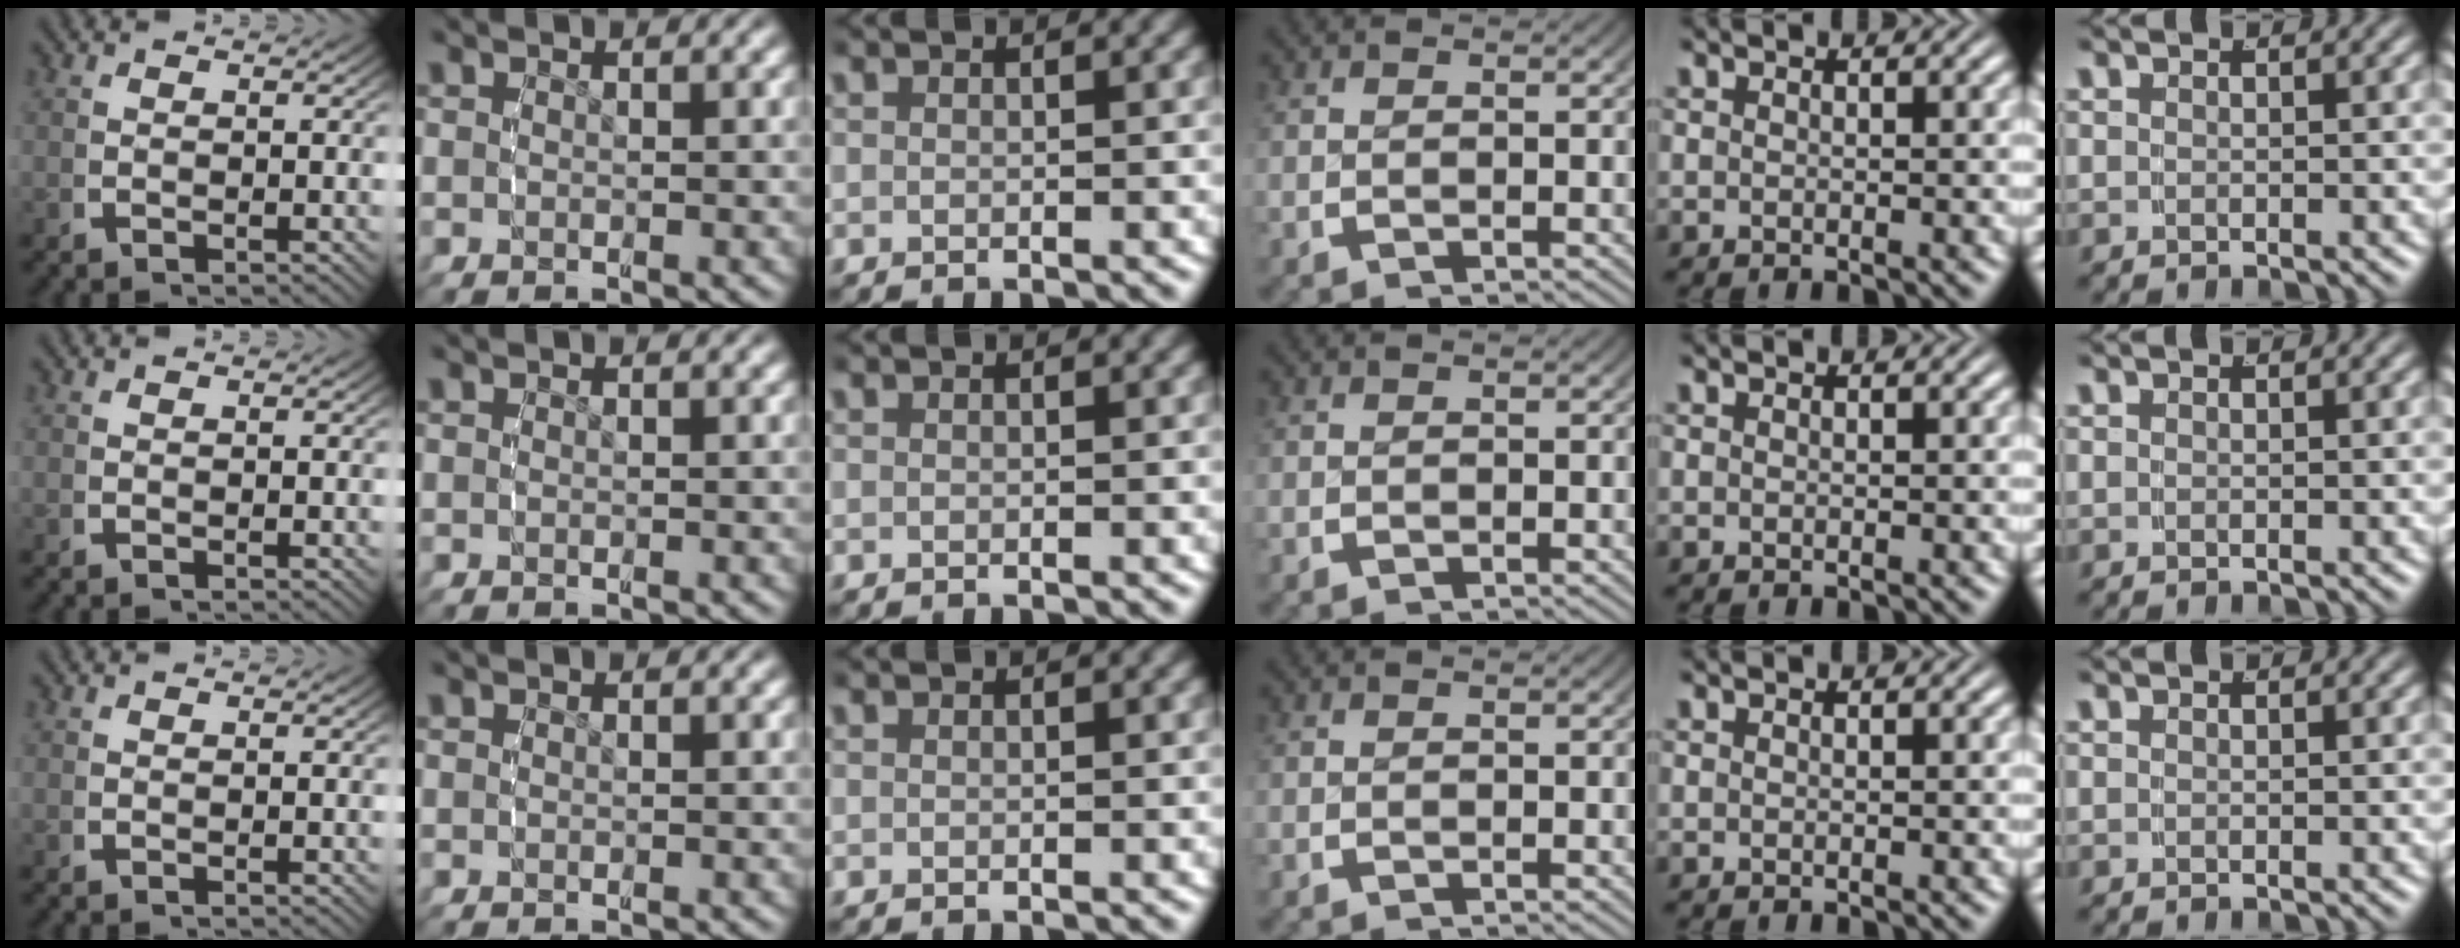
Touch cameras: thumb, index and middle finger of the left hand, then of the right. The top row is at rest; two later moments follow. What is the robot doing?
{"motion": "reach", "object": "shorts"}